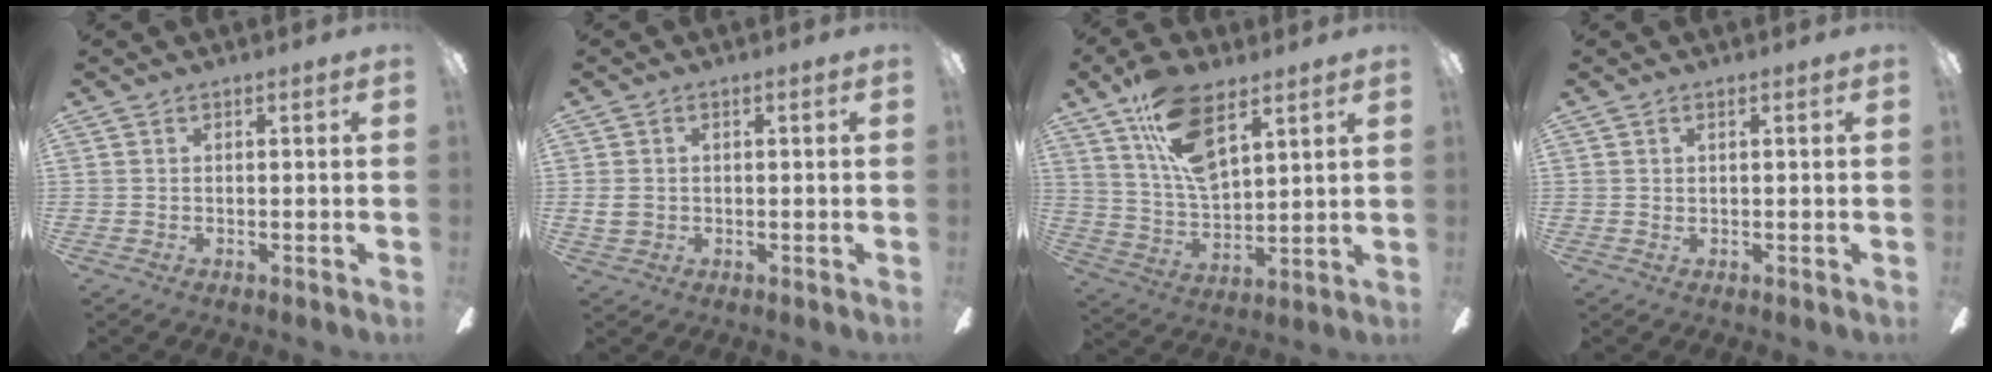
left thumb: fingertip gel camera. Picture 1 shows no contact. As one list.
[{"total": 3.1, "force": [-0.1, 2.4, 1.9], "torque": [-0.041, 0.006, -0.004]}, {"total": 15.0, "force": [9.2, 6.9, 9.6], "torque": [-0.170, -0.032, 0.167]}, {"total": 0.8, "force": [0.2, 0.2, 0.7], "torque": [-0.015, 0.000, 0.003]}]